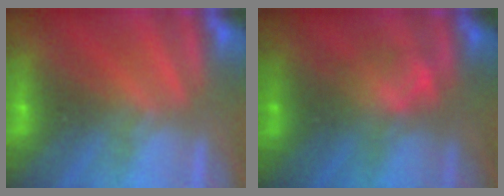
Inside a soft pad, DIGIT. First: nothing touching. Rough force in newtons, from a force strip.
{"total": 2.3}